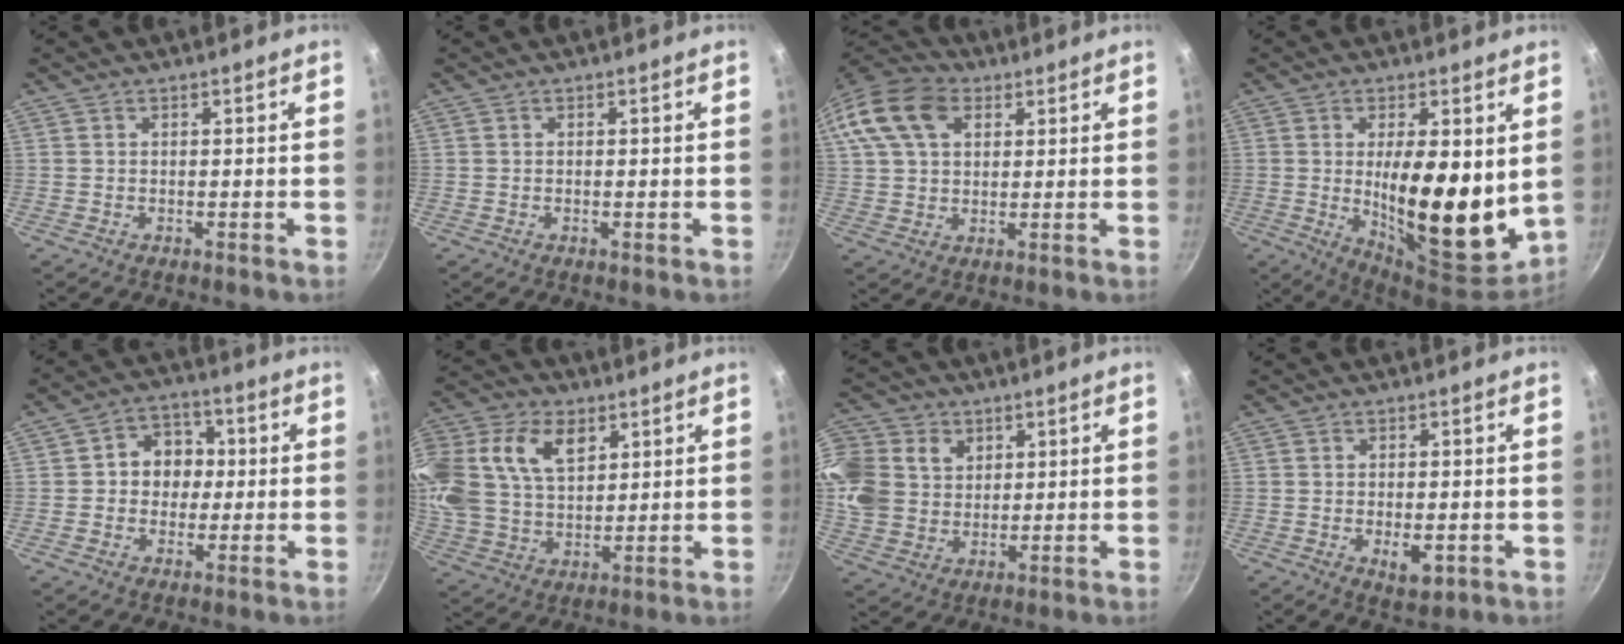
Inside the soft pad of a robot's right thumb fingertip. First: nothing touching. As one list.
[{"total": 0.5, "force": [-0.1, 0.2, 0.5], "torque": [-0.008, 0.001, -0.002]}, {"total": 17.0, "force": [6.5, 11.6, 10.6], "torque": [-0.217, 0.024, 0.108]}, {"total": 17.5, "force": [1.2, 6.8, 16.1], "torque": [-0.218, -0.039, 0.025]}, {"total": 8.2, "force": [0.3, 7.0, 4.2], "torque": [-0.016, 0.013, -0.006]}, {"total": 24.9, "force": [9.7, 16.8, 15.6], "torque": [-0.362, 0.038, 0.182]}, {"total": 16.6, "force": [5.5, 13.9, 7.3], "torque": [-0.154, 0.000, 0.105]}, {"total": 4.8, "force": [-1.2, 2.4, 4.0], "torque": [-0.053, -0.004, -0.011]}]